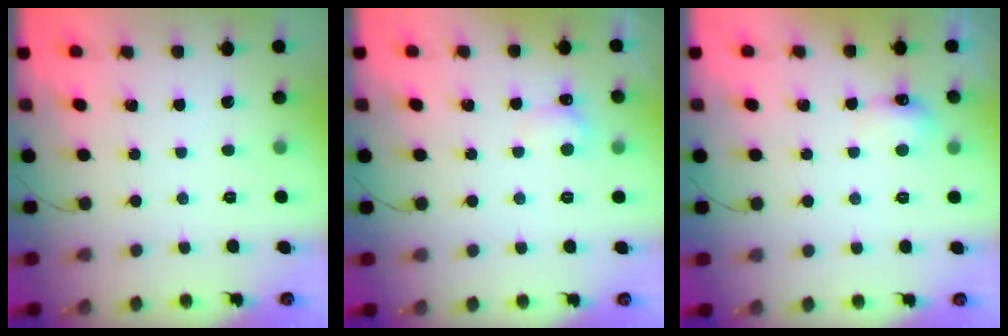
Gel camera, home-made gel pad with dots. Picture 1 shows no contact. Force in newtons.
{"total": 4.6, "press": 4.4, "slide": 1.3}
{"total": 5.6, "press": 5.5, "slide": 1.0}